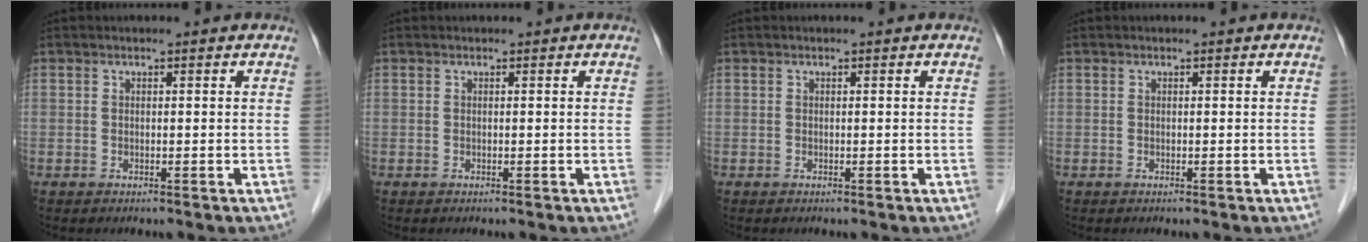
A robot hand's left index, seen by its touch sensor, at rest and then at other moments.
{"total": 0.0}
{"total": 0.0}
{"total": 0.0}